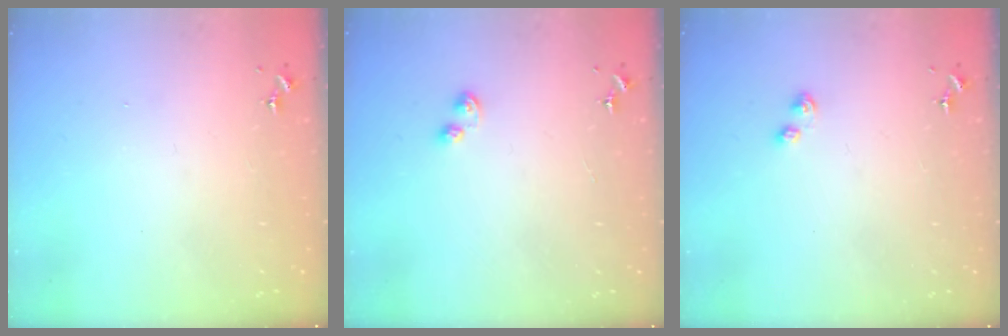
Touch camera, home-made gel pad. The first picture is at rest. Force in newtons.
{"total": 3.8, "press": 3.8, "slide": 0.4}
{"total": 3.0, "press": 2.9, "slide": 0.5}